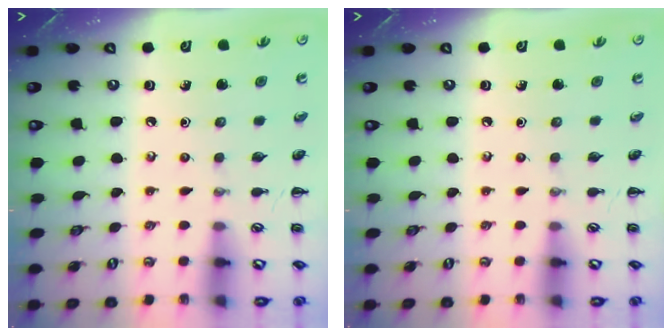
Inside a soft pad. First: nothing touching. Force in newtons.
{"total": 0.0}